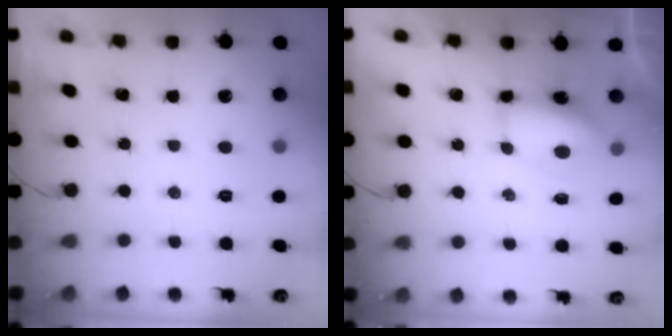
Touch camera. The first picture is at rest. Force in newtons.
{"total": 7.3, "press": 7.3, "slide": 0.6}